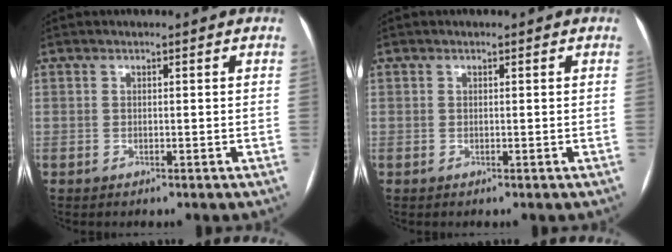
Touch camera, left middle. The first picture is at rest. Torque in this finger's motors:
{"motor_torque": [-0.21, 0.01, -0.02, -0.01]}